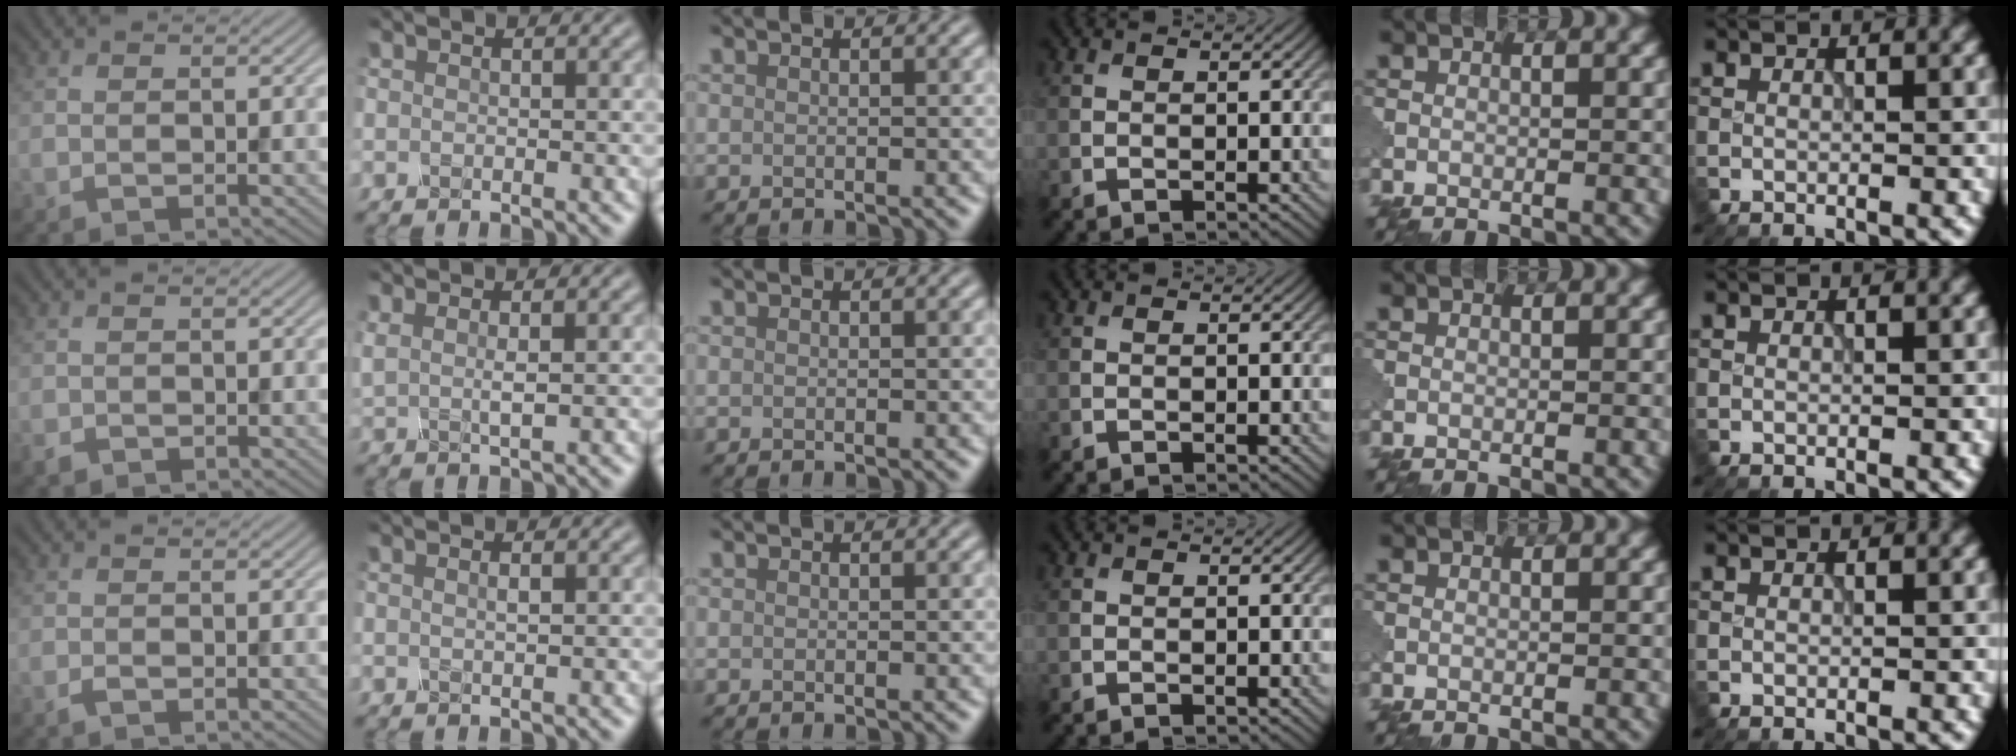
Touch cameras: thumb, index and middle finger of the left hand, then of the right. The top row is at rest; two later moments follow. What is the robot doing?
{"motion": "squeeze", "object": "clothespin"}